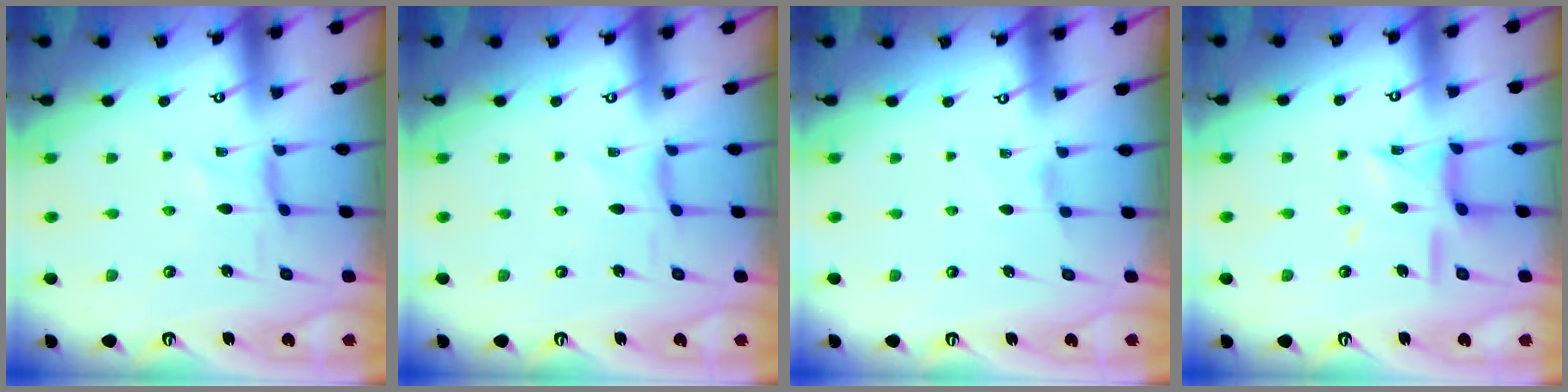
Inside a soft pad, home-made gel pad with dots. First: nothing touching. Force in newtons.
{"total": 0.7, "press": 0.7, "slide": 0.2}
{"total": 3.1, "press": 3.1, "slide": 0.5}
{"total": 10.5, "press": 10.5, "slide": 0.4}